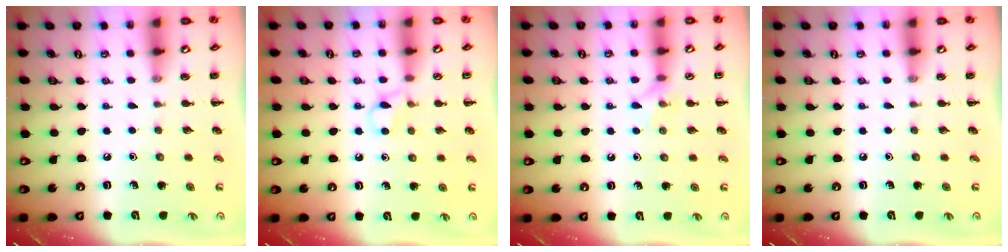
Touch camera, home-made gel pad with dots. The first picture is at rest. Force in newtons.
{"total": 4.2, "press": 4.0, "slide": 1.0}
{"total": 5.6, "press": 5.5, "slide": 0.6}
{"total": 0.0}